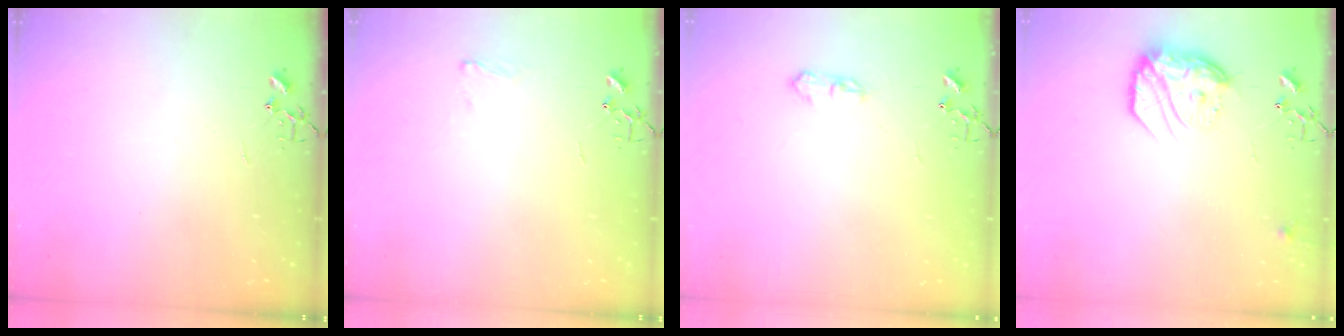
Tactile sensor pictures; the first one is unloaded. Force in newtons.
{"total": 5.2, "press": 5.1, "slide": 0.6}
{"total": 7.1, "press": 7.0, "slide": 0.9}
{"total": 16.9, "press": 16.8, "slide": 1.4}